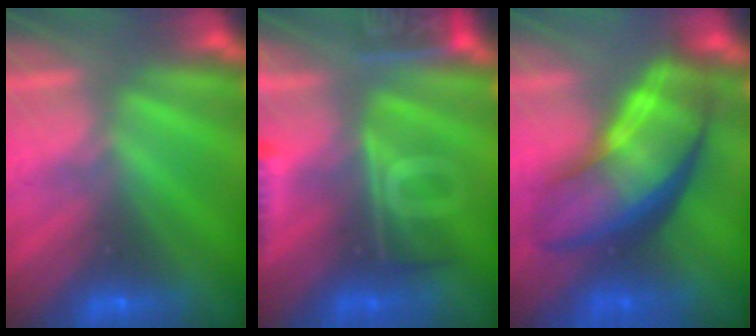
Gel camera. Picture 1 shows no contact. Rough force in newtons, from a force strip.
{"total": 7.5}
{"total": 7.9}